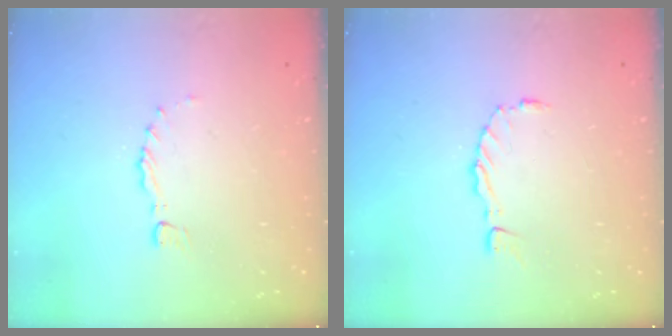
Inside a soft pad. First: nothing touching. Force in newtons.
{"total": 0.0}